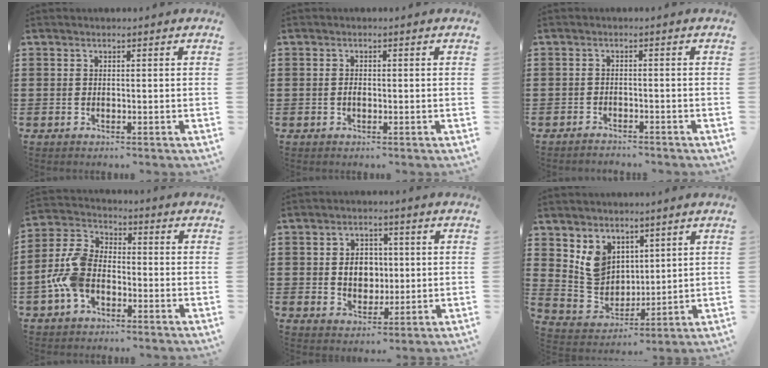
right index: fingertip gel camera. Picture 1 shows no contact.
{"total": 1.1, "force": [-0.2, 0.6, 0.9], "torque": [-0.019, 0.000, -0.005]}
{"total": 1.5, "force": [-1.5, 0.2, 0.0], "torque": [-0.005, 0.003, -0.033]}
{"total": 8.5, "force": [-2.8, 5.3, 5.9], "torque": [-0.166, 0.002, -0.063]}
{"total": 5.3, "force": [0.3, 4.2, 3.2], "torque": [-0.059, 0.007, -0.001]}
{"total": 7.1, "force": [3.9, 5.5, 2.2], "torque": [-0.070, 0.002, 0.078]}